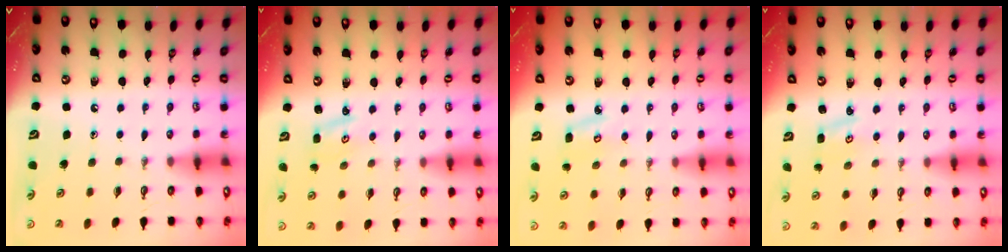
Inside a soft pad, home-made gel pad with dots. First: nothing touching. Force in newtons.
{"total": 1.3, "press": 1.3, "slide": 0.2}
{"total": 5.4, "press": 5.4, "slide": 0.5}
{"total": 1.7, "press": 1.6, "slide": 0.3}